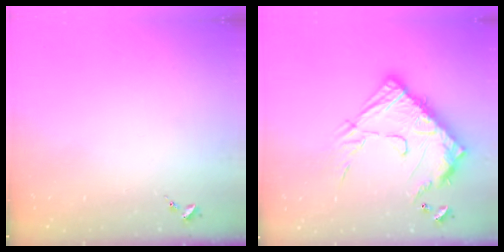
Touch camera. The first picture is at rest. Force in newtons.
{"total": 21.0, "press": 21.0, "slide": 1.6}